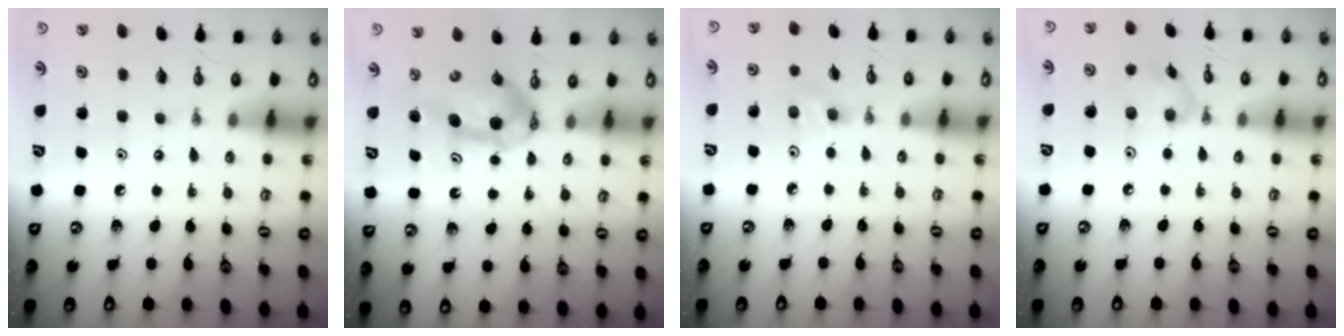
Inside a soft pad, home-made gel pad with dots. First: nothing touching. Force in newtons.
{"total": 6.0, "press": 6.0, "slide": 0.8}
{"total": 2.2, "press": 2.1, "slide": 0.7}
{"total": 8.3, "press": 8.3, "slide": 0.2}